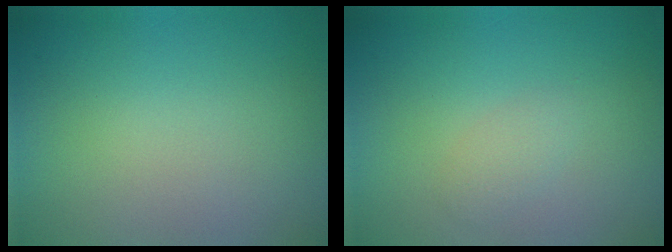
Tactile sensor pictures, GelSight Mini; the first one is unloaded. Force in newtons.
{"total": 1.1, "press": 1.1, "slide": 0.1}